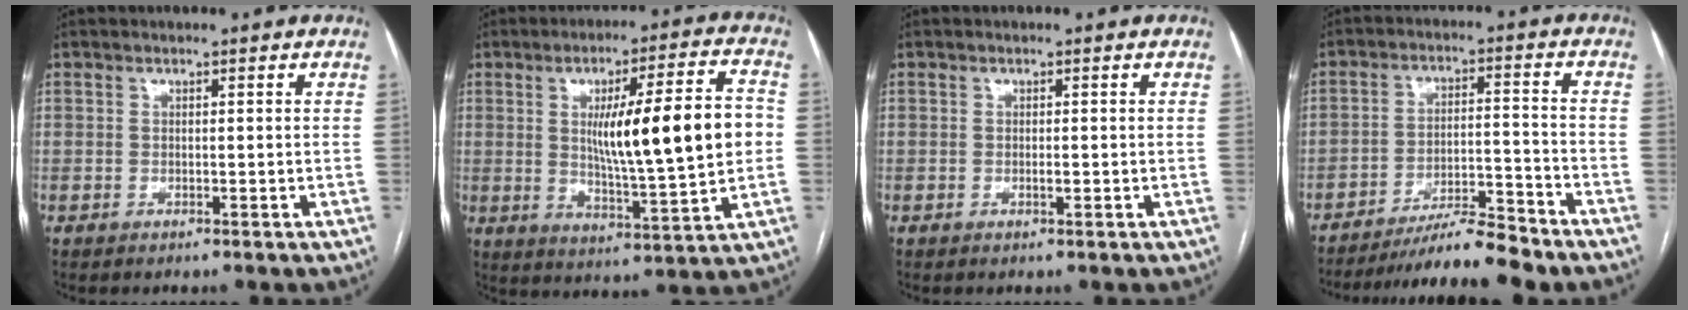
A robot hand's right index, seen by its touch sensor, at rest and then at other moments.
{"total": 16.6, "force": [1.3, 1.6, 16.5], "torque": [-0.259, 0.006, 0.023]}
{"total": 0.8, "force": [-0.2, 0.2, 0.8], "torque": [-0.014, -0.001, -0.002]}
{"total": 10.0, "force": [-9.0, -0.2, 4.3], "torque": [-0.060, -0.002, -0.154]}